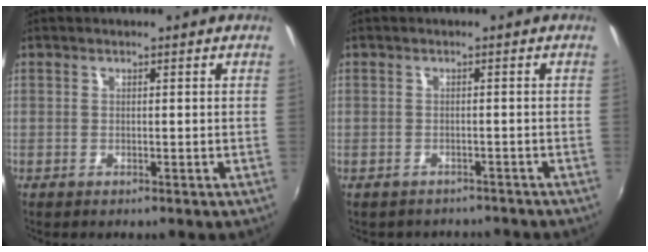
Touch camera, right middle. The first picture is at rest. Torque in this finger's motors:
{"motor_torque": [0.88, -1.26, -0.06, -0.01]}